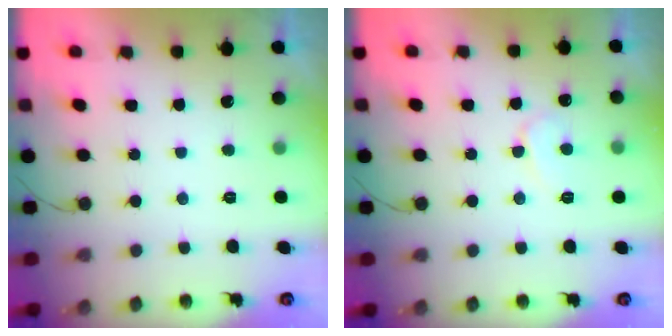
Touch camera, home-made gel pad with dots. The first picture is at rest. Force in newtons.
{"total": 6.1, "press": 6.1, "slide": 0.6}